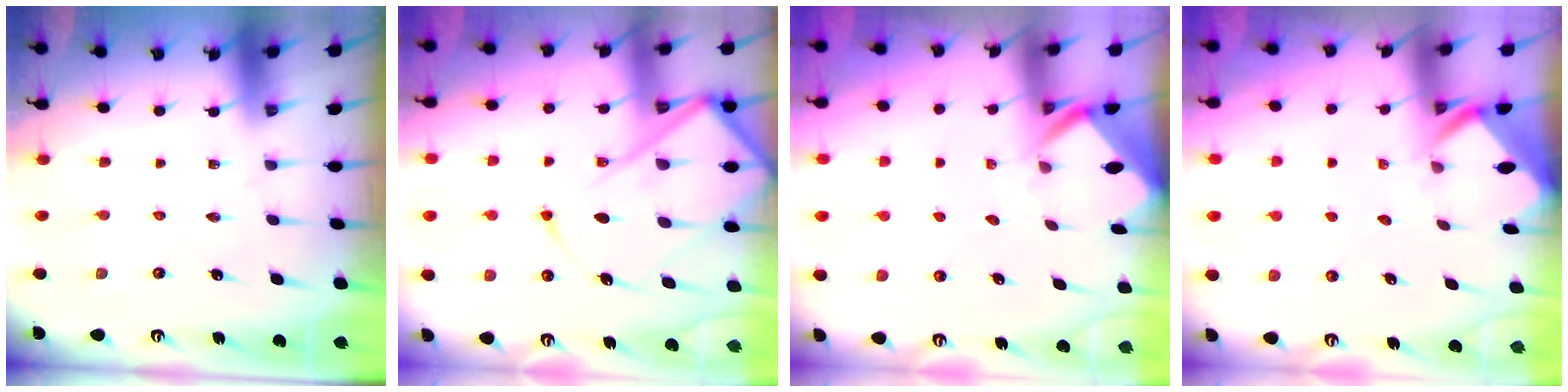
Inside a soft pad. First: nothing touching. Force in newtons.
{"total": 15.4, "press": 15.3, "slide": 1.5}
{"total": 2.6, "press": 2.6, "slide": 0.2}
{"total": 2.9, "press": 2.9, "slide": 0.2}